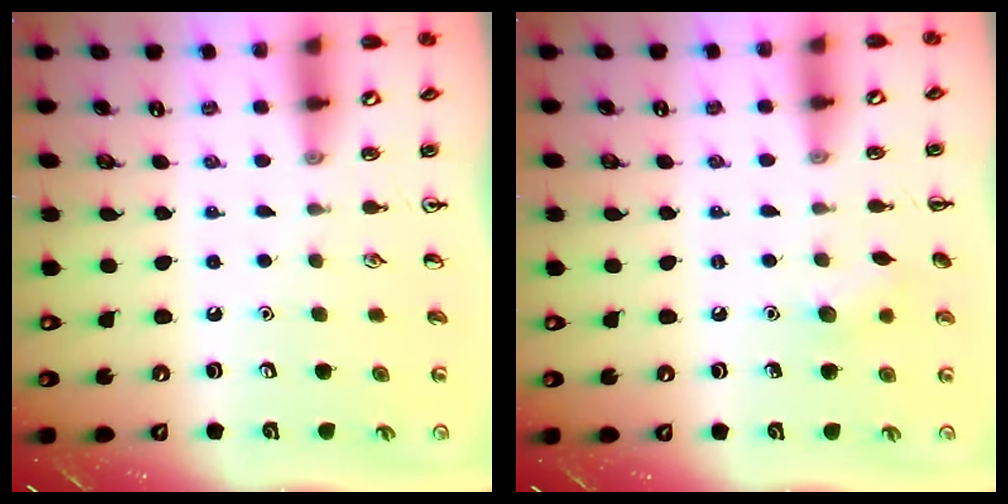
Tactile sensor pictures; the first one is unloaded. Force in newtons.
{"total": 6.8, "press": 6.6, "slide": 1.7}